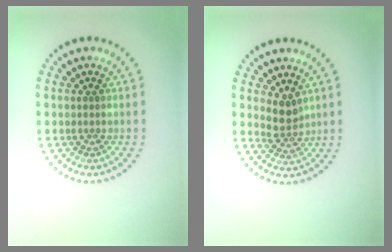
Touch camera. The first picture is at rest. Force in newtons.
{"total": 2.3, "press": 1.8, "slide": 1.3}